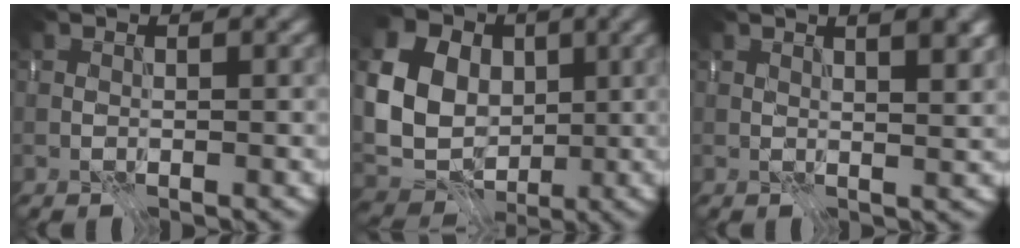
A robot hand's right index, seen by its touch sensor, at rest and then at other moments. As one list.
[{"total": 14.1, "force": [2.8, 11.6, 7.4], "torque": [-0.179, 0.022, 0.041]}, {"total": 4.8, "force": [2.5, 1.7, 3.7], "torque": [-0.035, 0.017, 0.021]}]